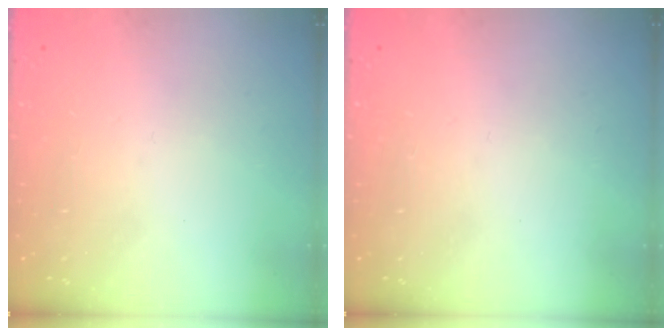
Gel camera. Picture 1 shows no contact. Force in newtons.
{"total": 0.0}